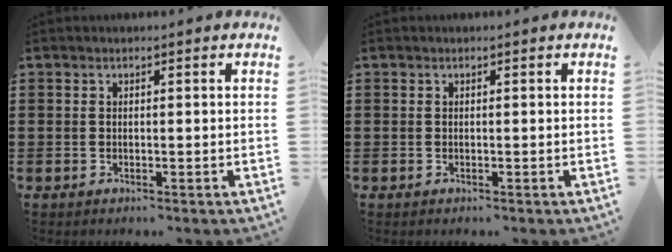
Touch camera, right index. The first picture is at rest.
{"total": 0.0}